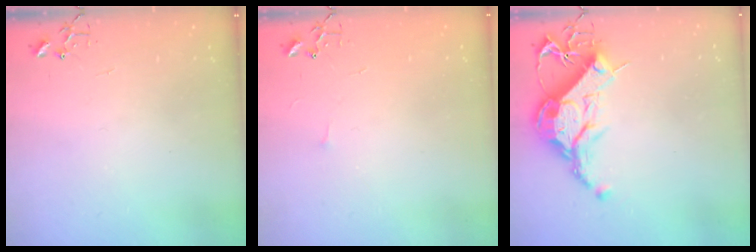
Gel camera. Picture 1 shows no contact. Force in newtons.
{"total": 2.7, "press": 2.6, "slide": 0.4}
{"total": 15.4, "press": 15.3, "slide": 1.3}